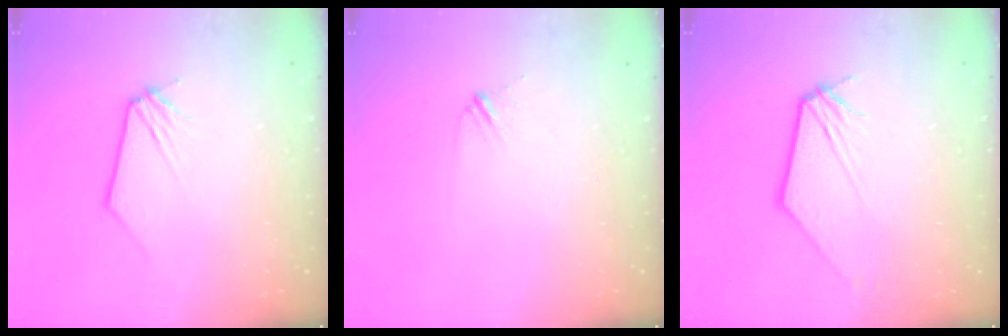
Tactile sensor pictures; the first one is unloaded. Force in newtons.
{"total": 2.1, "press": 2.1, "slide": 0.1}
{"total": 2.5, "press": 2.5, "slide": 0.3}